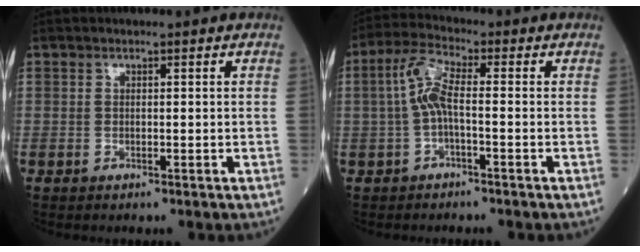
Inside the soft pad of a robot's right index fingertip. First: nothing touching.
{"total": 5.5, "force": [-0.5, 1.1, 5.3], "torque": [-0.114, 0.017, -0.015]}